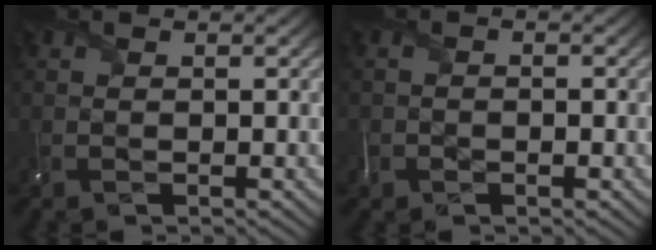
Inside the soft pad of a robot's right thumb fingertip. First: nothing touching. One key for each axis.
{"total": 1.5, "fx": -1.1, "fy": 0.8, "fz": 0.5, "tx": 0.000, "ty": -0.009, "tz": -0.020}